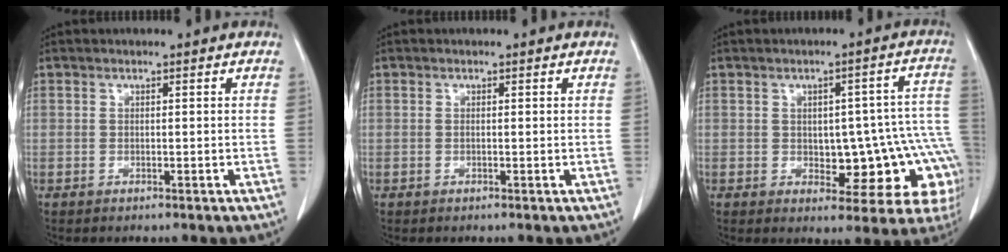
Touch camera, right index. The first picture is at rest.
{"total": 0.0}
{"total": 14.5, "force": [-2.9, 6.9, 12.5], "torque": [-0.086, 0.038, -0.021]}